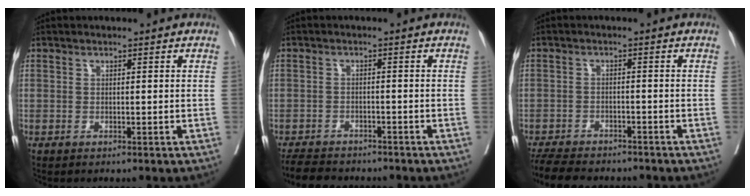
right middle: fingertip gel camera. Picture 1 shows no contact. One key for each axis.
{"total": 7.2, "fx": -6.5, "fy": 2.2, "fz": 2.1, "tx": -0.031, "ty": -0.011, "tz": -0.101}
{"total": 9.8, "fx": -8.7, "fy": 2.9, "fz": 3.4, "tx": -0.060, "ty": -0.011, "tz": -0.130}